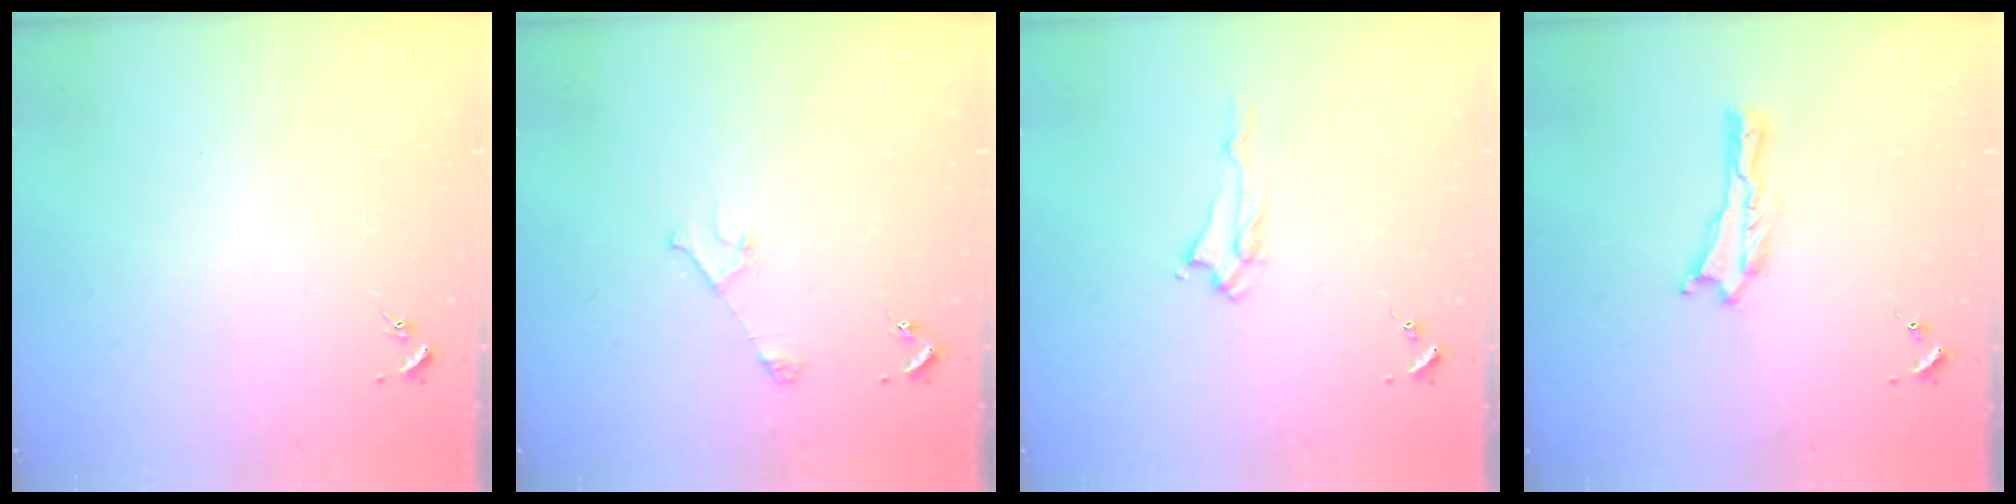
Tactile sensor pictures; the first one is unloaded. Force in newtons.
{"total": 3.2, "press": 3.2, "slide": 0.3}
{"total": 1.4, "press": 1.4, "slide": 0.3}
{"total": 0.0}